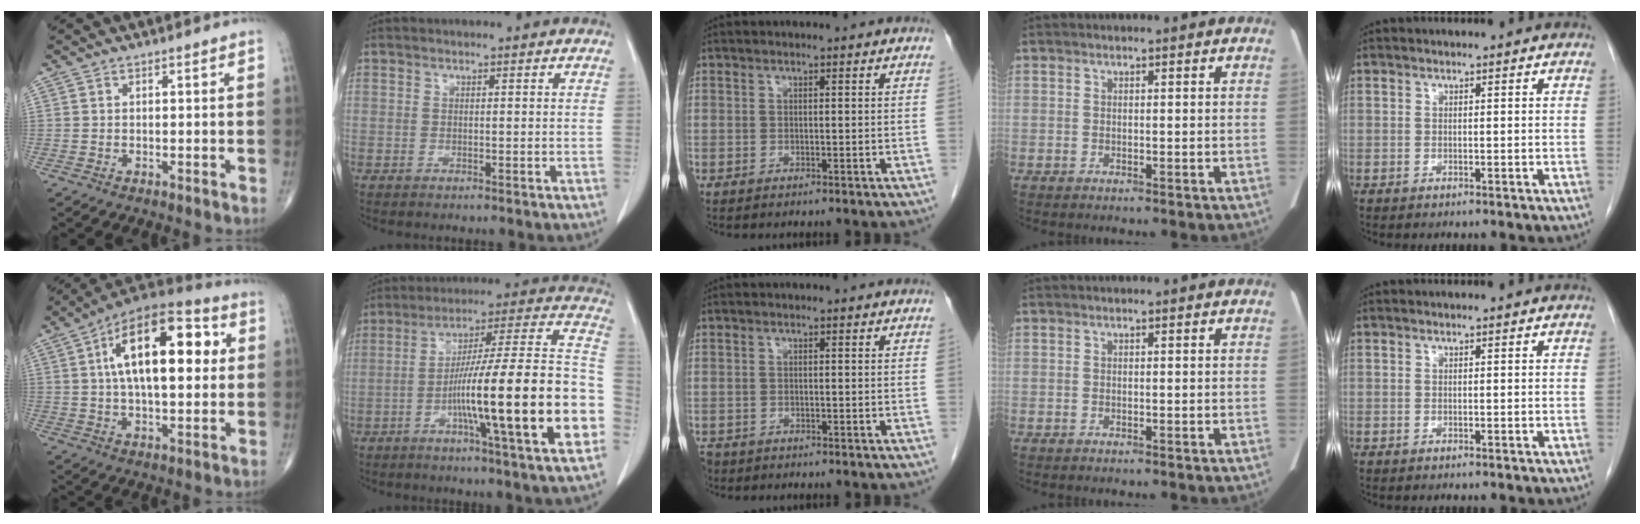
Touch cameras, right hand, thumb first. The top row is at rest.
{"thumb": {"total": 21.6, "force": [4.5, 10.0, 18.6], "torque": [-0.273, 0.017, 0.060]}, "index": {"total": 24.4, "force": [-6.6, 0.4, 23.5], "torque": [-0.298, 0.004, -0.112]}, "middle": {"total": 3.0, "force": [-2.3, 1.9, 0.6], "torque": [-0.015, -0.003, -0.042]}}